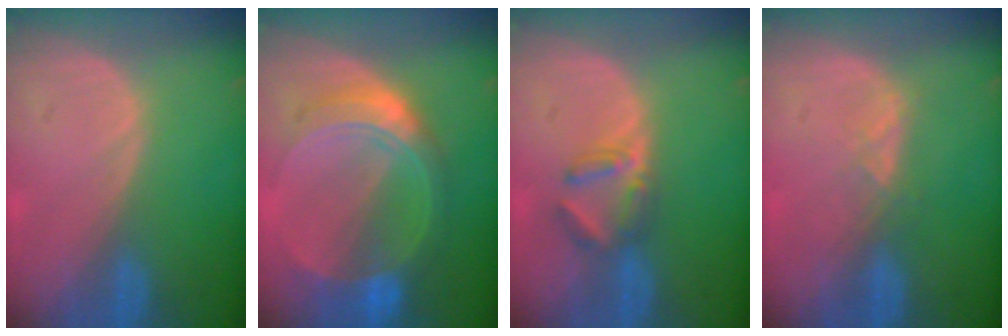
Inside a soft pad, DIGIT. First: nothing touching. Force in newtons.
{"total": 8.5, "press": 8.5, "slide": 0.6}
{"total": 4.1, "press": 3.9, "slide": 1.1}
{"total": 2.0, "press": 1.9, "slide": 0.7}